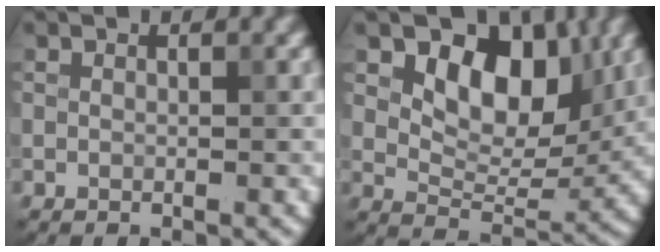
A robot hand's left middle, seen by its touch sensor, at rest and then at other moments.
{"total": 7.6, "force": [3.2, 4.7, 5.1], "torque": [-0.066, -0.013, 0.048]}